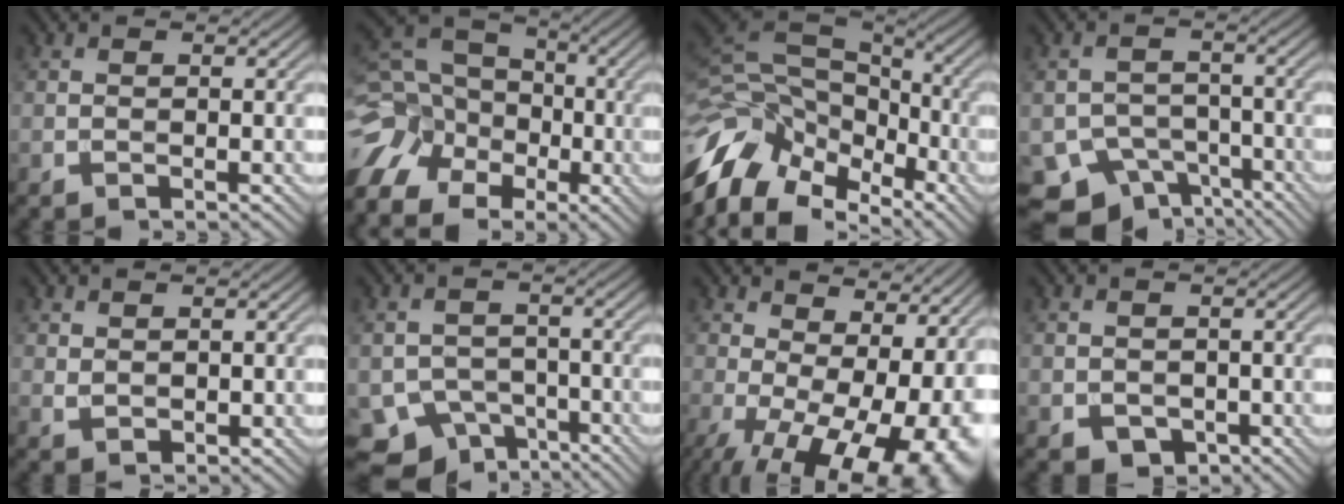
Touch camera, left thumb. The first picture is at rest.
{"total": 13.6, "force": [-5.1, 11.3, 5.6], "torque": [-0.154, -0.019, -0.104]}
{"total": 17.6, "force": [-9.7, 10.9, 9.9], "torque": [-0.253, -0.023, -0.144]}
{"total": 8.9, "force": [-6.4, 5.6, 2.5], "torque": [-0.035, -0.017, -0.095]}
{"total": 1.7, "force": [1.2, 1.0, 0.7], "torque": [-0.018, -0.004, 0.030]}
{"total": 7.5, "force": [-5.2, 5.1, 2.0], "torque": [-0.029, -0.015, -0.083]}
{"total": 18.5, "force": [-2.1, 9.7, 15.6], "torque": [-0.195, -0.011, 0.006]}
{"total": 2.4, "force": [-0.4, 2.2, 1.0], "torque": [-0.031, -0.013, -0.005]}